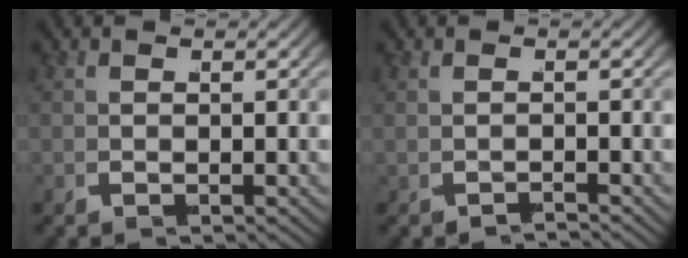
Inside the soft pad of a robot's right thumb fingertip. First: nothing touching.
{"total": 1.2, "force": [-1.0, -0.6, -0.1], "torque": [-0.002, -0.002, -0.015]}